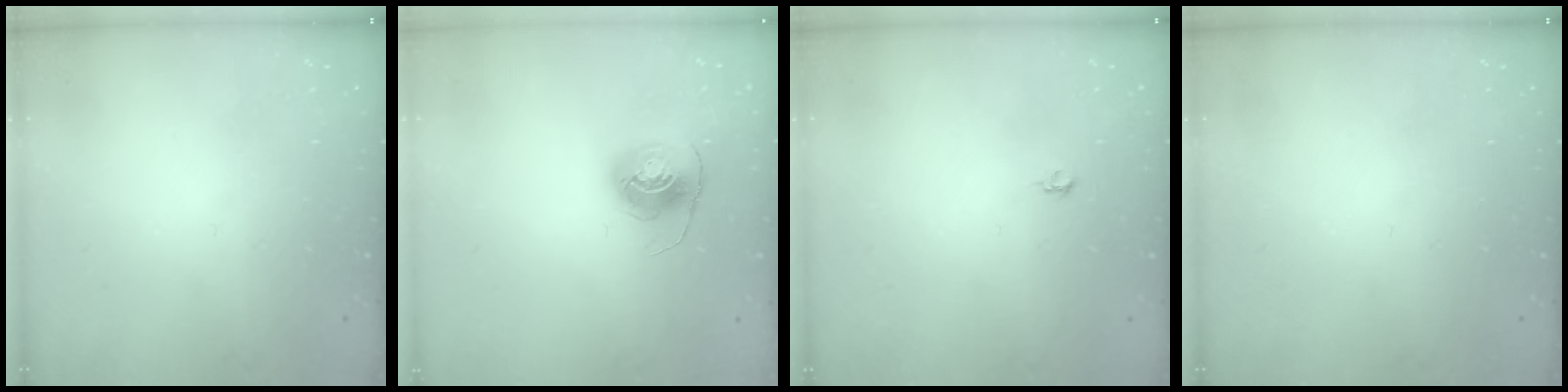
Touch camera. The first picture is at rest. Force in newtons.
{"total": 6.8, "press": 6.8, "slide": 0.3}
{"total": 4.0, "press": 3.9, "slide": 0.7}
{"total": 0.0}